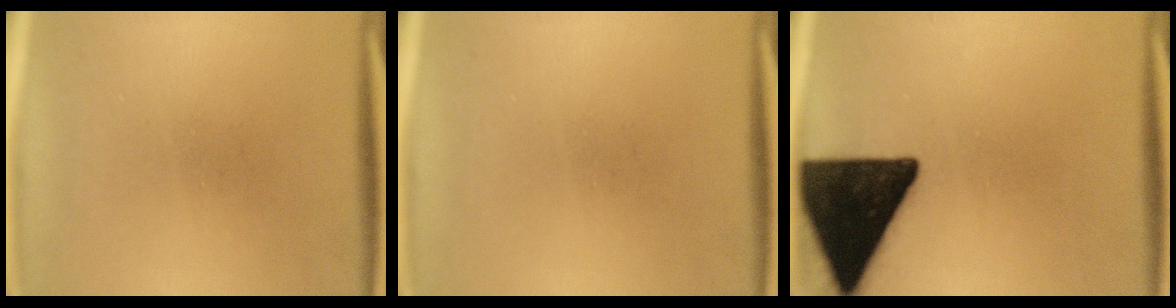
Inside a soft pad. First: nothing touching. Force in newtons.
{"total": 0.0}
{"total": 18.3}